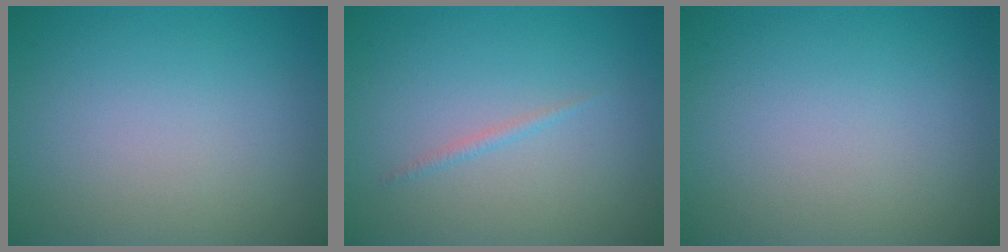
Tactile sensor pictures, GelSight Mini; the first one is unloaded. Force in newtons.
{"total": 0.6, "press": 0.6, "slide": 0.1}
{"total": 0.0}